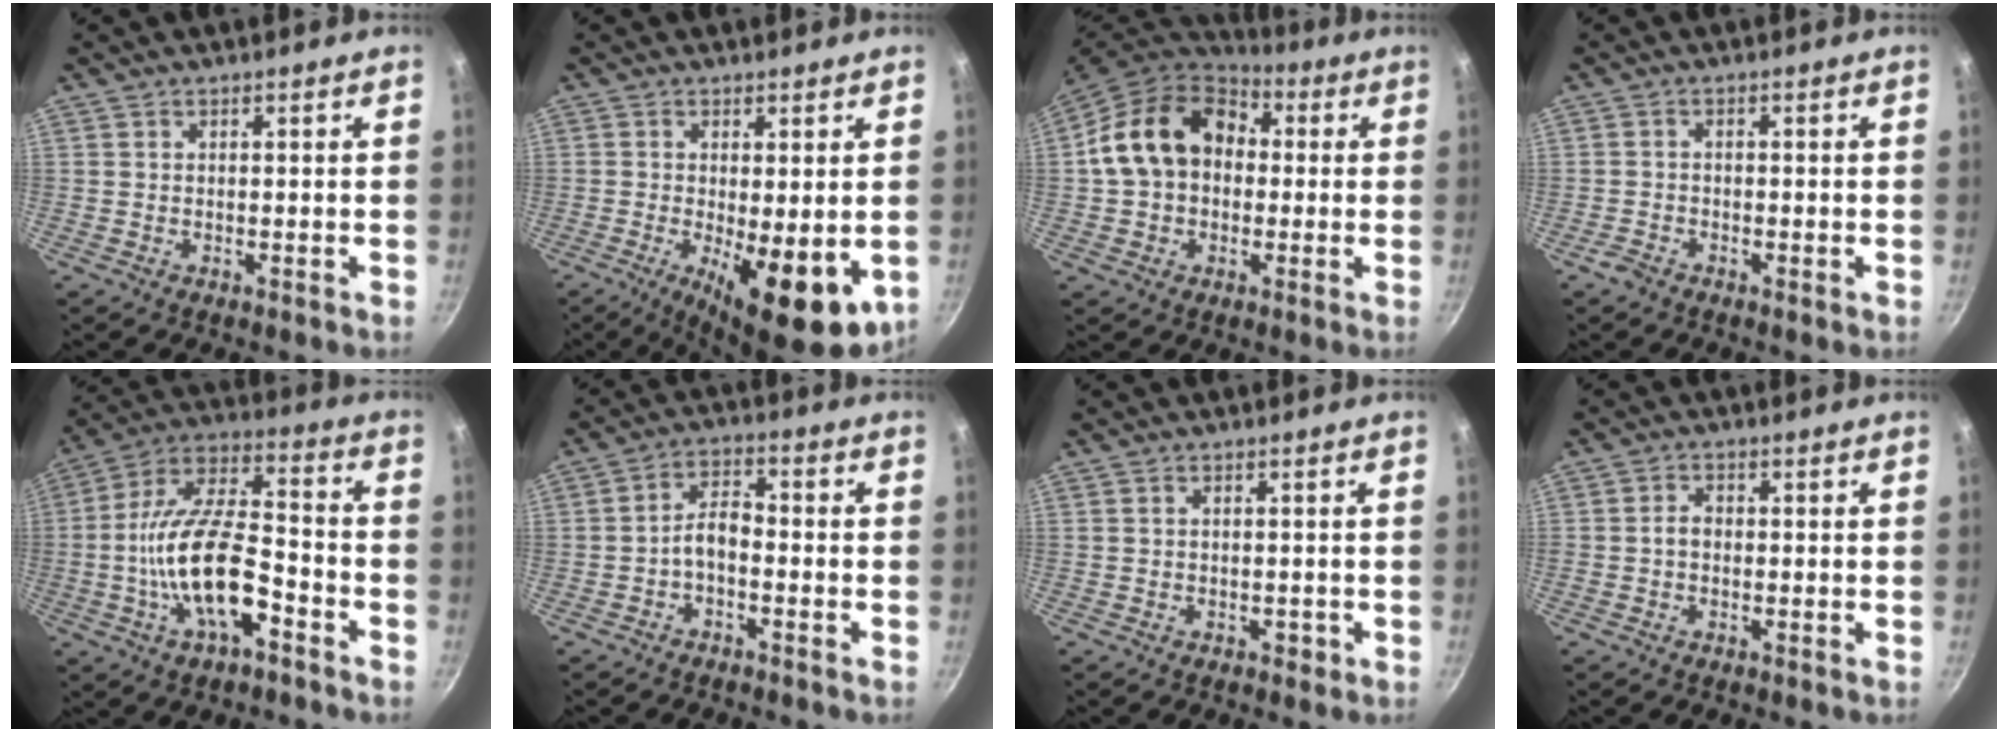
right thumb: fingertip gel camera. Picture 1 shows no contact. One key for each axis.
{"total": 12.5, "fx": -2.7, "fy": 4.5, "fz": 11.4, "tx": -0.150, "ty": -0.010, "tz": -0.027}
{"total": 16.9, "fx": 1.9, "fy": 13.0, "fz": 10.6, "tx": -0.162, "ty": 0.039, "tz": 0.021}
{"total": 1.9, "fx": -1.5, "fy": 0.9, "fz": 0.8, "tx": -0.021, "ty": 0.008, "tz": -0.031}
{"total": 18.0, "fx": -6.0, "fy": 7.7, "fz": 15.1, "tx": -0.265, "ty": 0.044, "tz": -0.122}
{"total": 4.7, "fx": -2.1, "fy": 2.4, "fz": 3.5, "tx": -0.059, "ty": 0.035, "tz": -0.040}
{"total": 1.2, "fx": -0.6, "fy": 0.9, "fz": 0.7, "tx": -0.005, "ty": 0.008, "tz": -0.004}
{"total": 2.2, "fx": -0.3, "fy": 1.7, "fz": 1.4, "tx": -0.017, "ty": 0.011, "tz": -0.007}